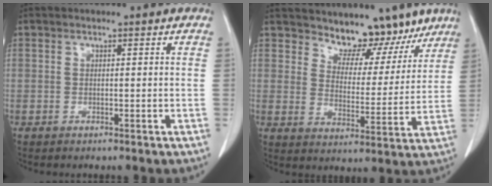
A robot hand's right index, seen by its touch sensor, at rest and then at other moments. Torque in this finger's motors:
{"motor_torque": [0.11, 0.16, 0.01, 0.00]}